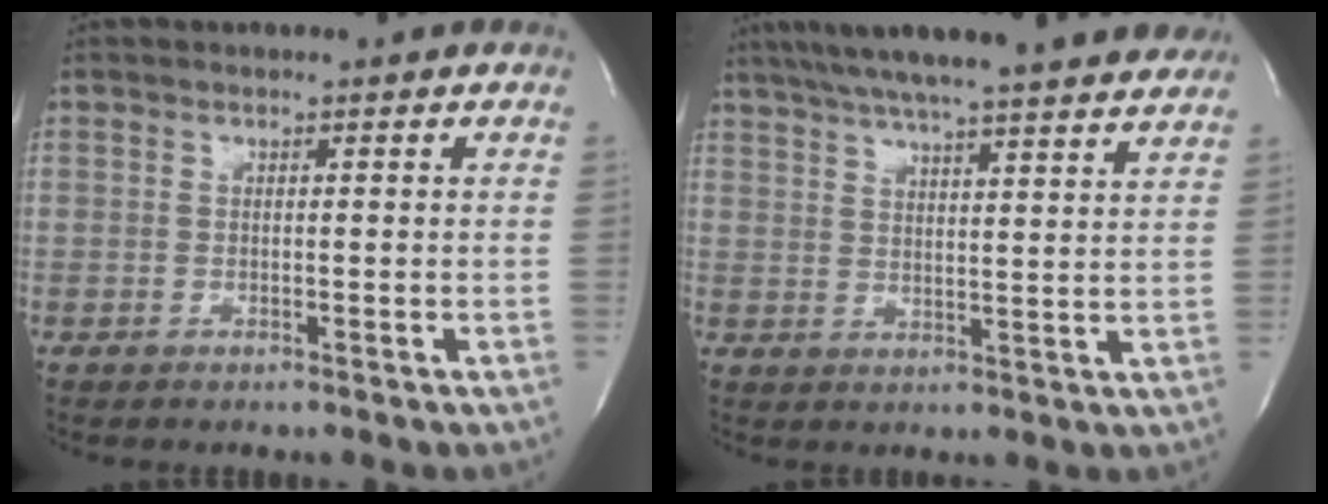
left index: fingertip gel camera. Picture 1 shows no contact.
{"total": 22.6, "force": [19.3, 2.0, 11.5], "torque": [-0.190, 0.019, 0.257]}